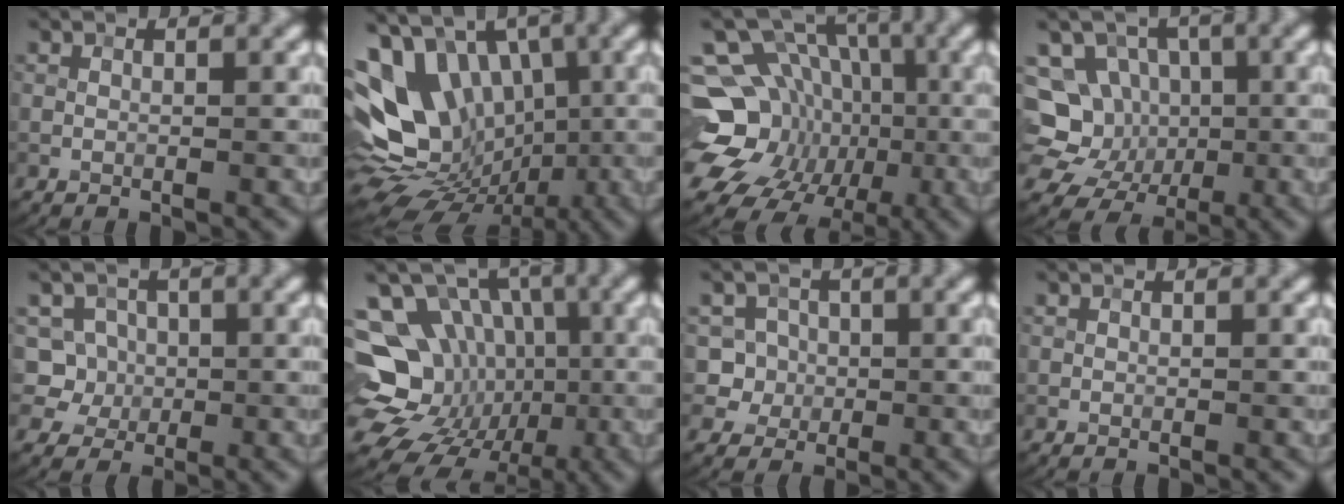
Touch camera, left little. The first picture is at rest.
{"total": 14.1, "force": [-0.2, 10.7, 9.2], "torque": [-0.149, 0.009, -0.004]}
{"total": 17.4, "force": [-2.9, 14.6, 9.0], "torque": [-0.177, 0.015, -0.048]}
{"total": 10.2, "force": [-0.5, 9.4, 3.9], "torque": [-0.080, 0.035, -0.036]}
{"total": 4.9, "force": [0.6, 4.5, 1.8], "torque": [-0.021, 0.015, 0.003]}
{"total": 16.8, "force": [-2.1, 14.2, 8.8], "torque": [-0.171, 0.007, -0.042]}
{"total": 4.7, "force": [0.7, 4.4, 1.6], "torque": [-0.018, 0.018, 0.005]}
{"total": 0.0}